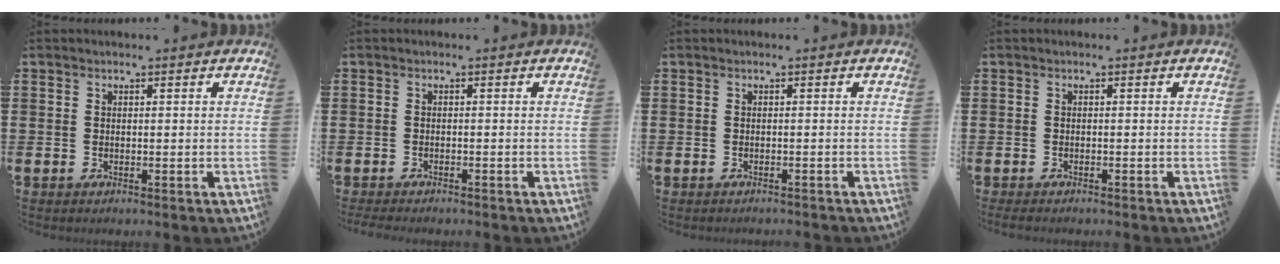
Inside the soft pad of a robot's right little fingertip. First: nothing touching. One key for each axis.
{"total": 0.8, "fx": -0.7, "fy": 0.1, "fz": 0.1, "tx": -0.005, "ty": -0.002, "tz": -0.015}
{"total": 0.0}
{"total": 0.6, "fx": -0.5, "fy": 0.1, "fz": 0.3, "tx": -0.007, "ty": 0.000, "tz": -0.011}